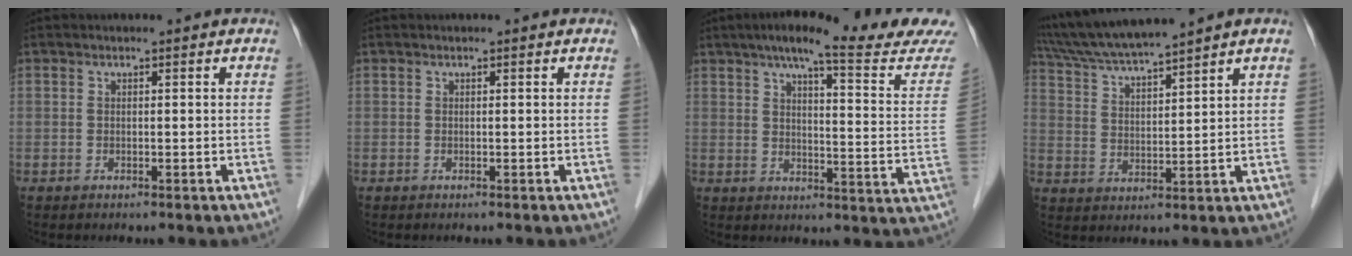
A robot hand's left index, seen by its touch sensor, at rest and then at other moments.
{"total": 0.0}
{"total": 19.8, "force": [17.5, -0.1, 9.3], "torque": [-0.130, -0.048, 0.213]}
{"total": 10.2, "force": [9.1, -1.3, 4.4], "torque": [-0.083, 0.016, 0.174]}